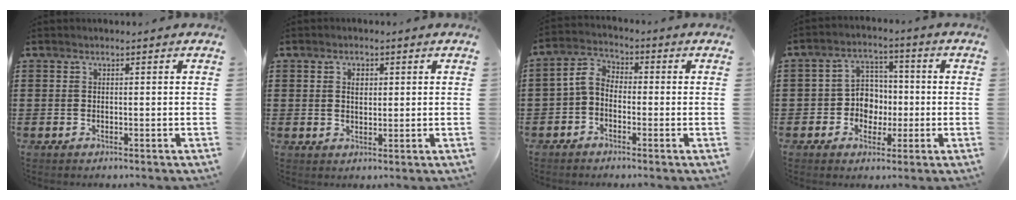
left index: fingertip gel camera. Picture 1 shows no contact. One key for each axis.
{"total": 1.9, "fx": 0.8, "fy": 1.2, "fz": 1.3, "tx": -0.020, "ty": 0.004, "tz": 0.012}
{"total": 3.9, "fx": -1.5, "fy": 2.5, "fz": 2.6, "tx": -0.073, "ty": 0.008, "tz": -0.037}
{"total": 5.7, "fx": -1.1, "fy": 5.2, "fz": 2.0, "tx": -0.045, "ty": 0.015, "tz": -0.023}